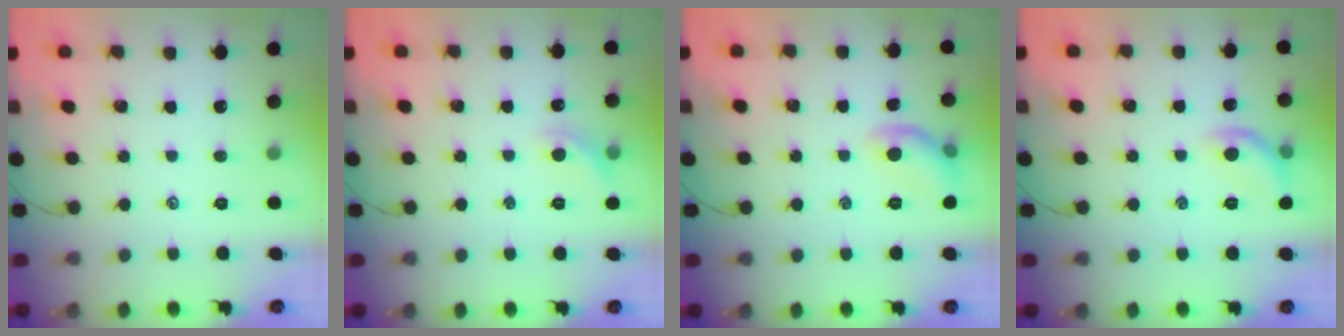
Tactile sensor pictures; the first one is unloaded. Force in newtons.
{"total": 6.4, "press": 6.3, "slide": 1.4}
{"total": 8.4, "press": 8.2, "slide": 1.8}
{"total": 8.1, "press": 8.1, "slide": 0.8}